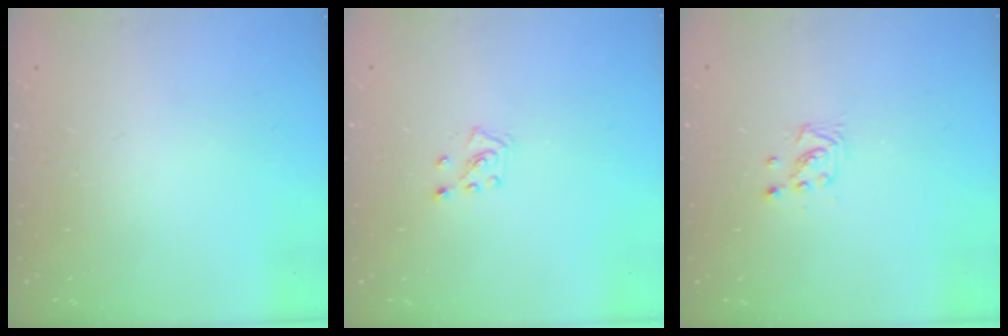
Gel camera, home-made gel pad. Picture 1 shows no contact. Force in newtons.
{"total": 3.8, "press": 3.8, "slide": 0.4}
{"total": 3.0, "press": 2.9, "slide": 0.5}